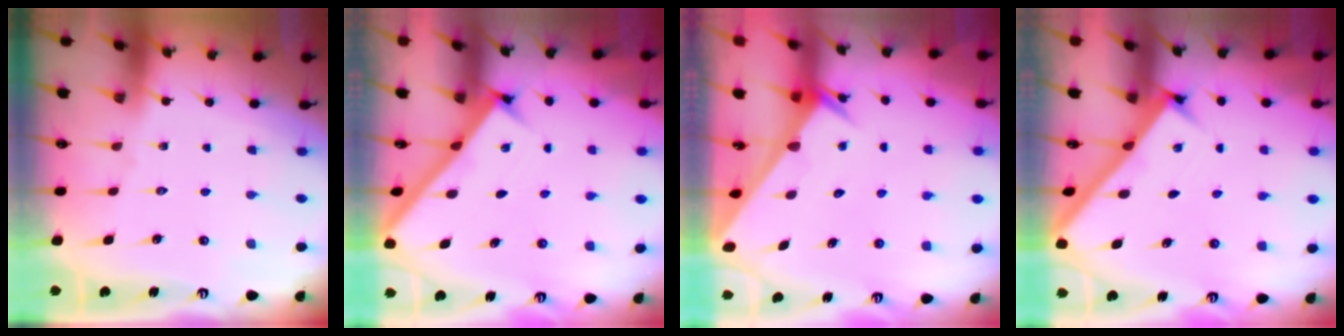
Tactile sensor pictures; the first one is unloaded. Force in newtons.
{"total": 2.8, "press": 2.8, "slide": 0.4}
{"total": 2.4, "press": 2.4, "slide": 0.0}
{"total": 2.4, "press": 2.4, "slide": 0.2}